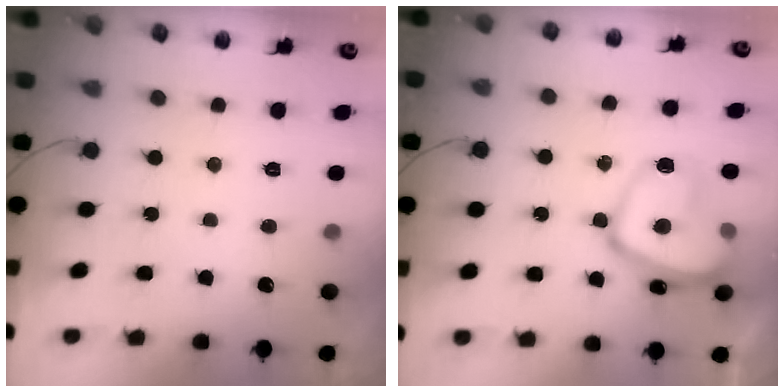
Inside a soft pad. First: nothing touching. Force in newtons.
{"total": 17.1, "press": 17.1, "slide": 1.4}